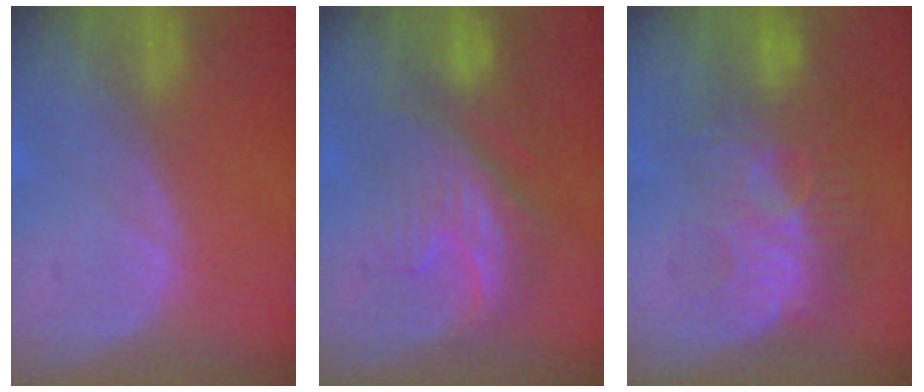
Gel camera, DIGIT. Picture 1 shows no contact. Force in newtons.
{"total": 8.4, "press": 8.1, "slide": 1.9}
{"total": 9.4, "press": 8.9, "slide": 2.9}